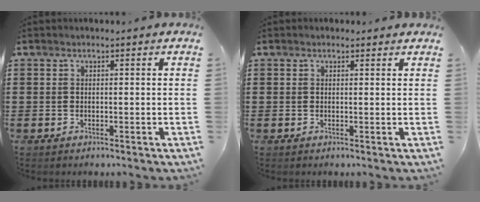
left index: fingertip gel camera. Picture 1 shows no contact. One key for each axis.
{"total": 0.6, "fx": 0.4, "fy": 0.4, "fz": 0.1, "tx": -0.005, "ty": 0.003, "tz": 0.008}